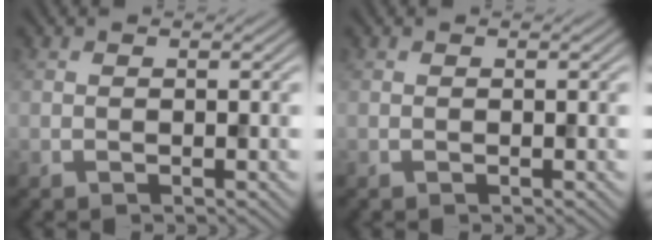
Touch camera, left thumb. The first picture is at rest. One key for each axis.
{"total": 0.0}